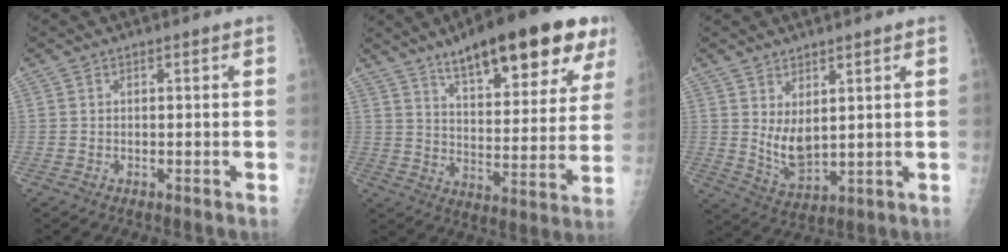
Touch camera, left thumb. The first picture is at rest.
{"total": 23.1, "force": [14.3, 7.0, 16.8], "torque": [-0.204, -0.043, 0.209]}
{"total": 6.6, "force": [2.3, 3.1, 5.4], "torque": [-0.086, -0.031, 0.056]}